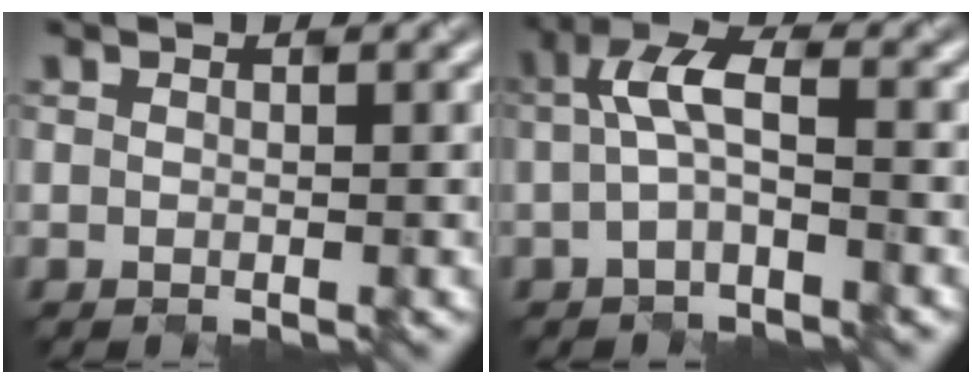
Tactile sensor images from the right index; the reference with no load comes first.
{"total": 3.6, "force": [-0.1, 1.2, 3.4], "torque": [-0.076, 0.012, -0.002]}